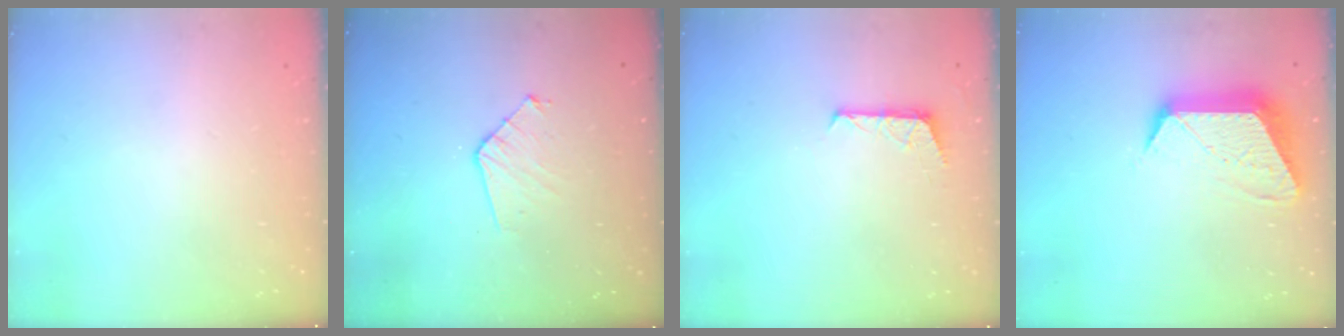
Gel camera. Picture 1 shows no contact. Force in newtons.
{"total": 7.4, "press": 7.4, "slide": 0.7}
{"total": 4.7, "press": 4.7, "slide": 0.4}
{"total": 12.8, "press": 12.8, "slide": 0.6}